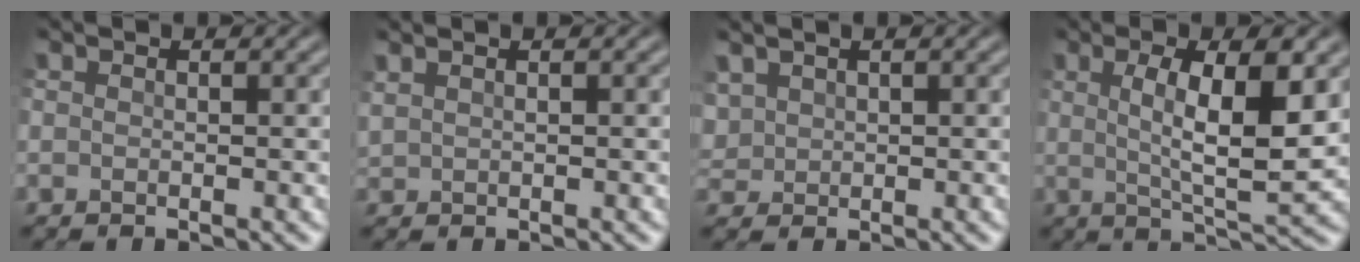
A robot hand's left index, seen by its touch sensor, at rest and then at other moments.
{"total": 0.8, "force": [0.7, 0.2, 0.4], "torque": [-0.016, 0.001, 0.018]}
{"total": 1.4, "force": [0.7, 1.1, 0.6], "torque": [-0.019, 0.002, 0.017]}
{"total": 7.2, "force": [1.2, 1.9, 6.9], "torque": [-0.113, -0.007, 0.021]}